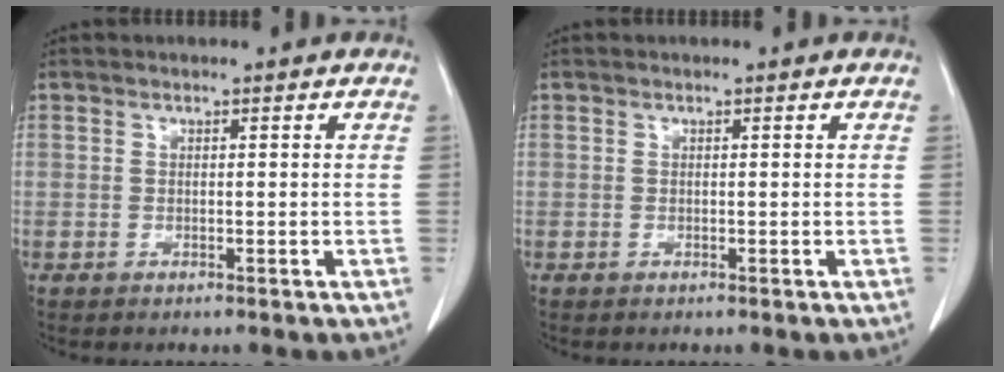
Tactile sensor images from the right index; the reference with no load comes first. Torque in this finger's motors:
{"motor_torque": [0.00, 0.00, 0.00, 0.00]}